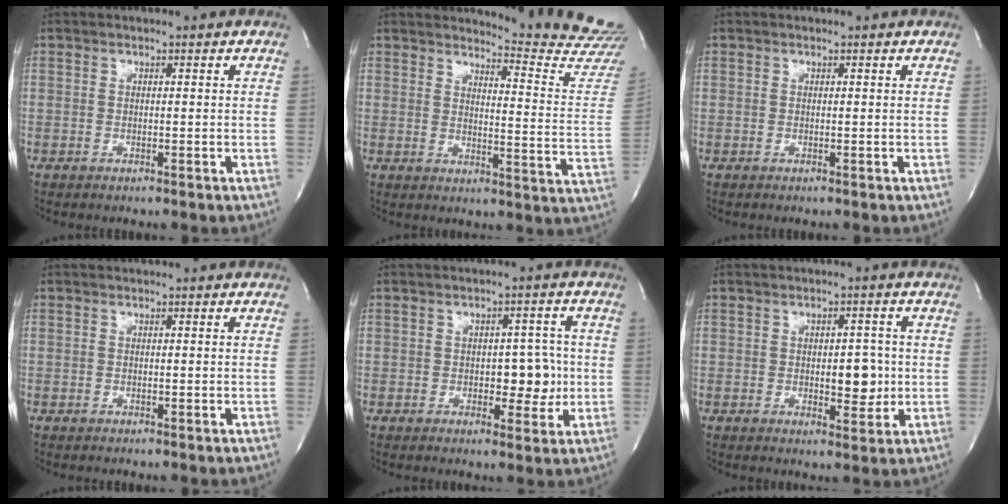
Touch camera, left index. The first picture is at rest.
{"total": 16.1, "force": [16.0, -1.3, 1.3], "torque": [-0.010, -0.160, 0.160]}
{"total": 0.0}
{"total": 0.0}
{"total": 5.2, "force": [-0.7, 2.9, 4.3], "torque": [-0.046, 0.006, -0.007]}
{"total": 4.8, "force": [-0.5, 2.3, 4.1], "torque": [-0.049, -0.005, -0.004]}